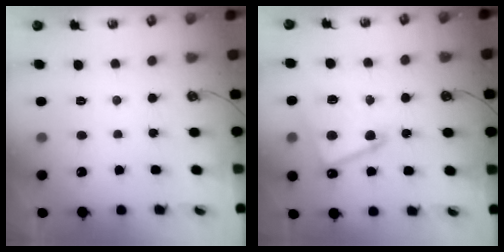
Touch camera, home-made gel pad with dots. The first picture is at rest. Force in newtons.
{"total": 11.5, "press": 11.5, "slide": 0.7}